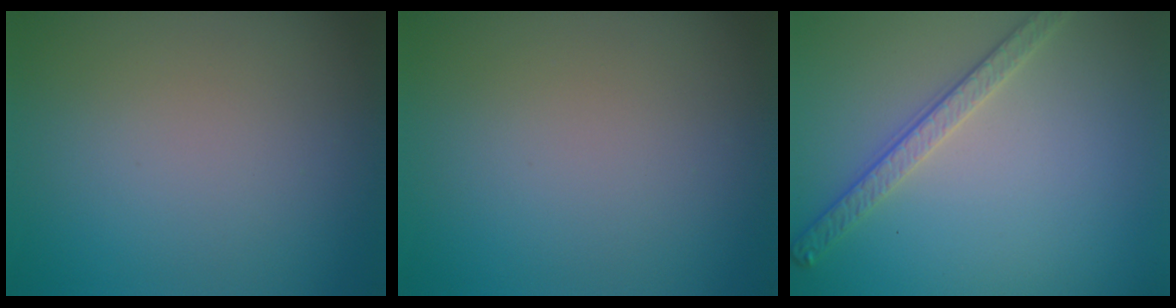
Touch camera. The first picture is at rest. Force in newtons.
{"total": 0.0}
{"total": 2.8, "press": 2.7, "slide": 0.8}